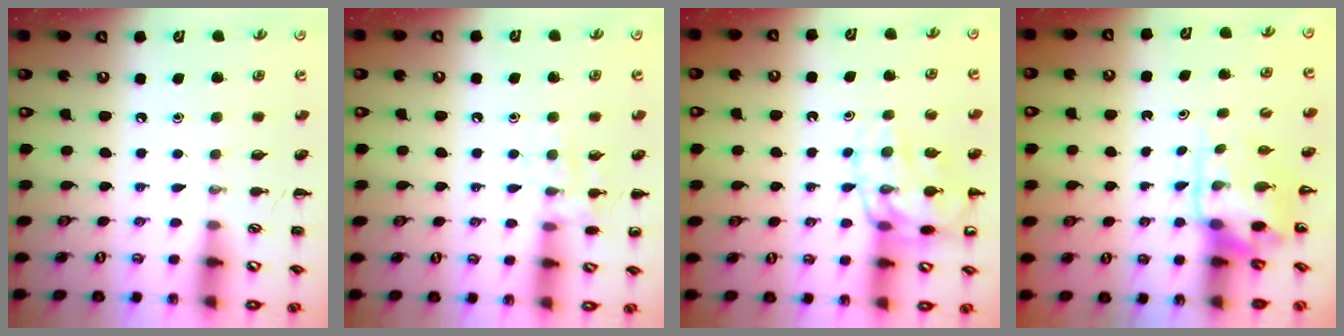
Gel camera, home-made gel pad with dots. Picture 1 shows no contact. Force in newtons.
{"total": 7.8, "press": 7.8, "slide": 0.7}
{"total": 13.4, "press": 13.3, "slide": 2.1}
{"total": 4.0, "press": 3.9, "slide": 0.7}